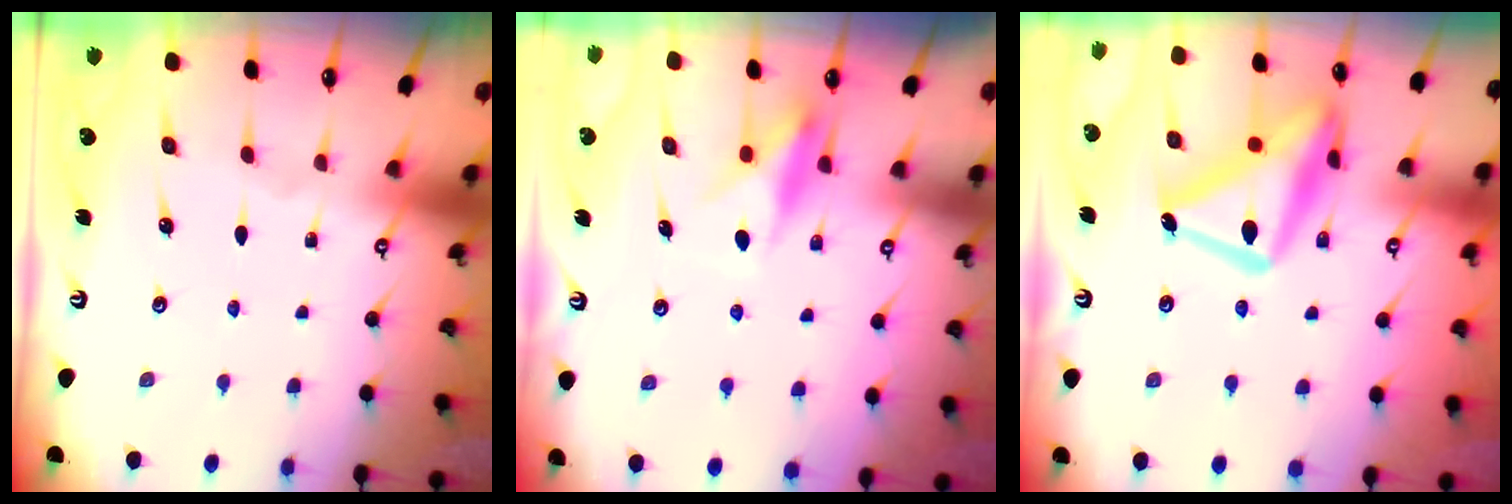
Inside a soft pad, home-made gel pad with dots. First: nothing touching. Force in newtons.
{"total": 9.4, "press": 9.4, "slide": 0.4}
{"total": 20.3, "press": 20.3, "slide": 1.4}